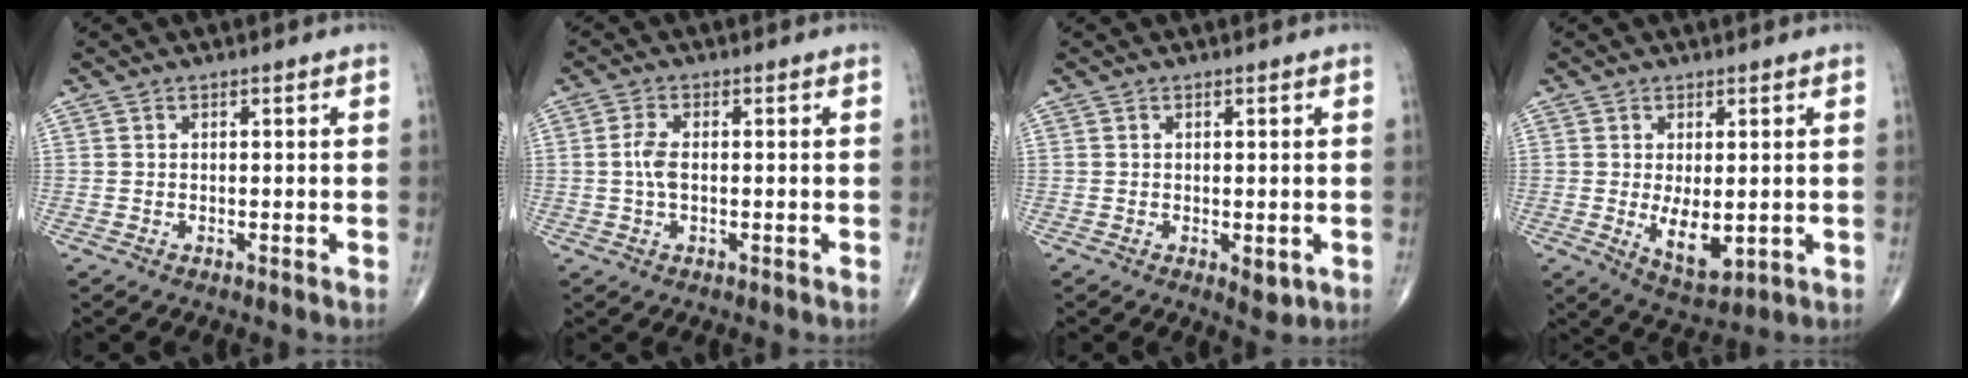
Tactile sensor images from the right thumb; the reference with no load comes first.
{"total": 3.5, "force": [0.0, 1.8, 3.1], "torque": [-0.071, 0.005, -0.002]}
{"total": 2.5, "force": [-0.6, 1.2, 2.1], "torque": [-0.020, -0.005, -0.004]}
{"total": 6.9, "force": [-0.6, 3.3, 6.1], "torque": [-0.086, -0.018, 0.004]}